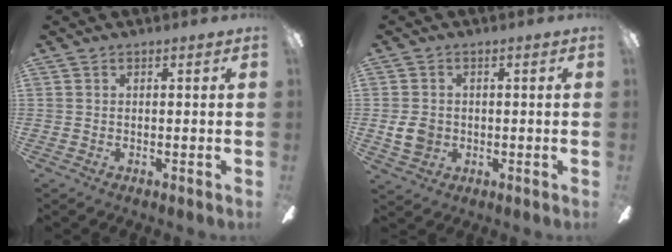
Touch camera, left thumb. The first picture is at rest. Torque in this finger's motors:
{"motor_torque": [0.42, 1.03, 0.59, -0.34, 0.00]}